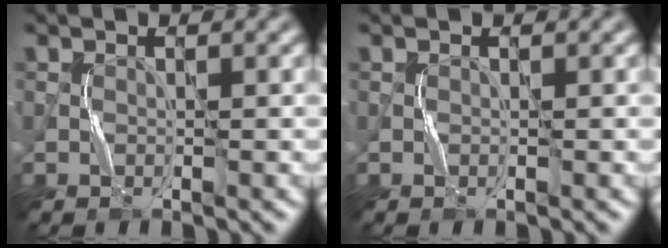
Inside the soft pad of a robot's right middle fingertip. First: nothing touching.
{"total": 0.0}